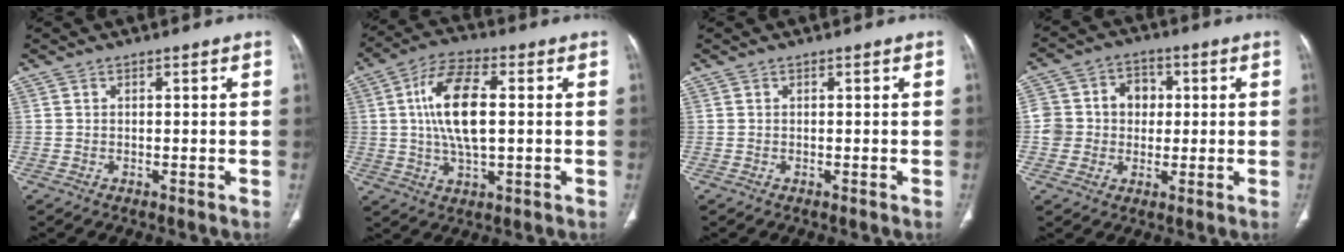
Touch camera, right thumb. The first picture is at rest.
{"total": 13.2, "force": [1.4, 5.7, 11.9], "torque": [-0.230, 0.006, 0.023]}
{"total": 0.0}
{"total": 9.9, "force": [0.5, 9.0, 4.1], "torque": [-0.037, 0.023, 0.006]}